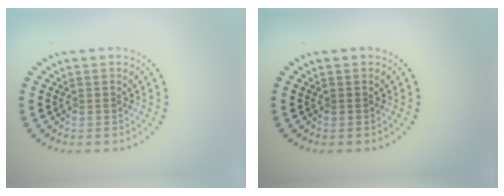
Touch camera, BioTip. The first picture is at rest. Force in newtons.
{"total": 0.0}